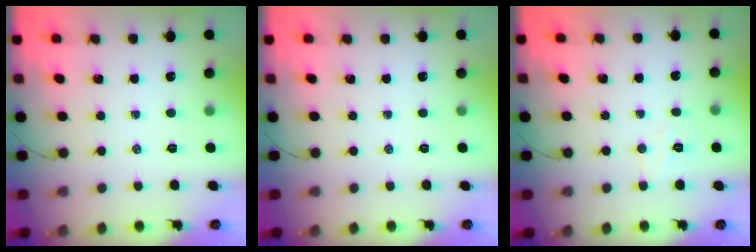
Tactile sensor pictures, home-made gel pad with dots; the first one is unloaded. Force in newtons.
{"total": 0.0}
{"total": 4.7, "press": 4.6, "slide": 1.0}